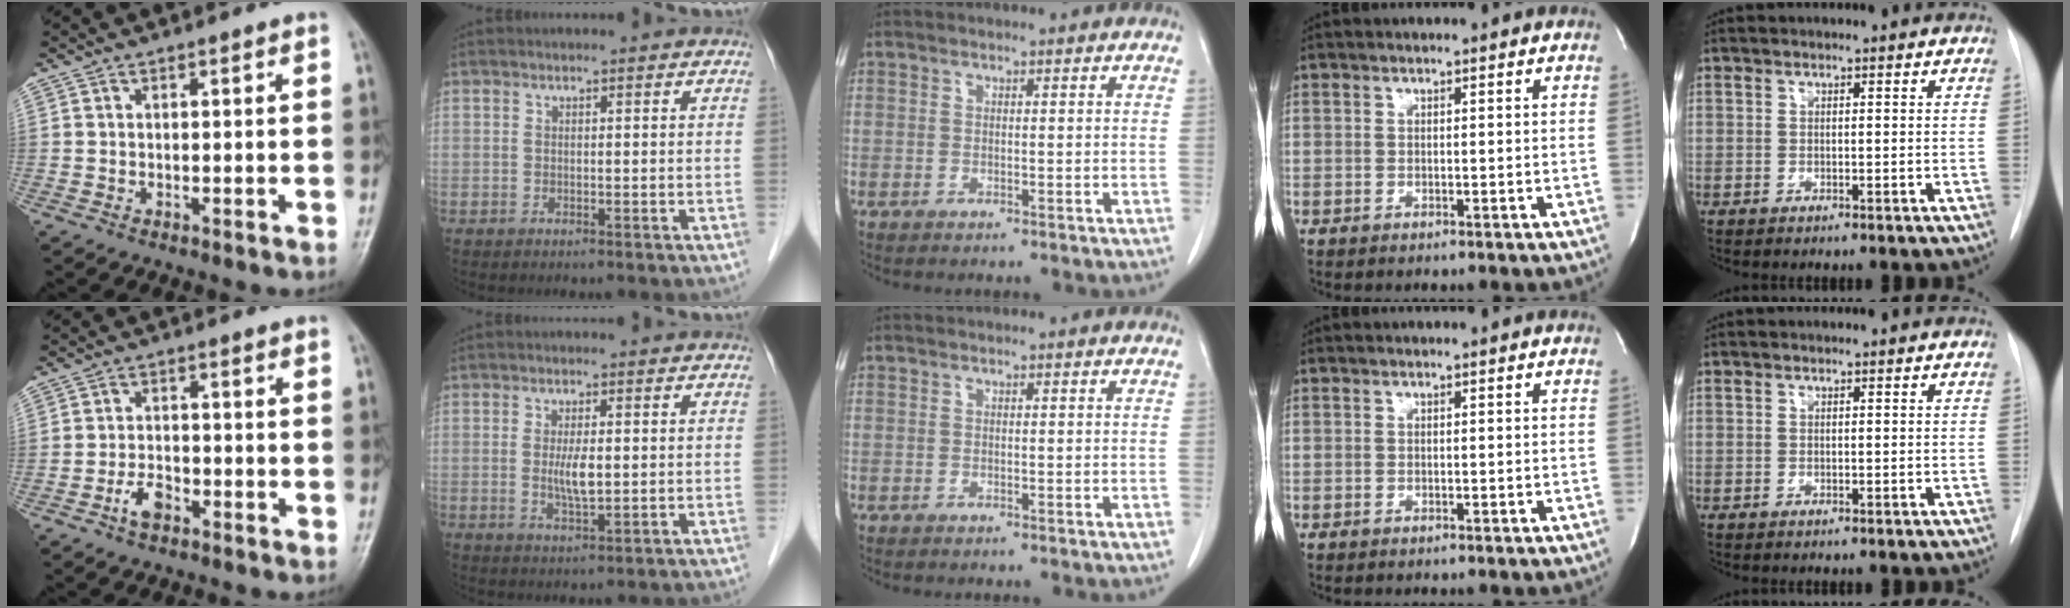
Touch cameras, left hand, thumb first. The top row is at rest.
{"thumb": {"total": 3.8, "force": [-2.3, 2.1, 2.2], "torque": [-0.034, 0.020, -0.043]}, "index": {"total": 3.8, "force": [0.1, 0.8, 3.7], "torque": [-0.071, -0.006, 0.003]}}